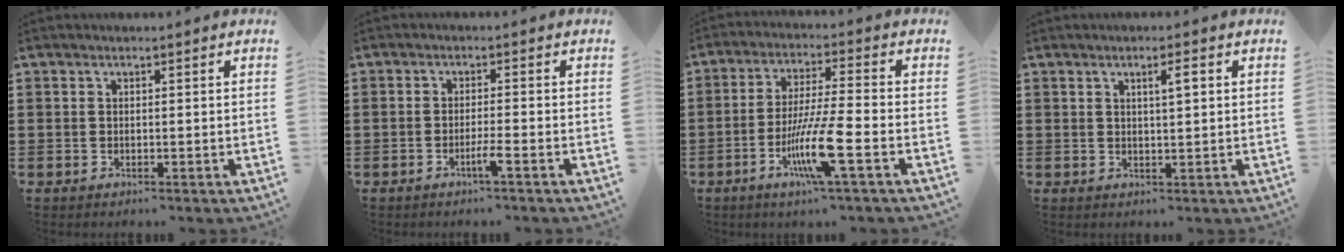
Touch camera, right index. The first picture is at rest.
{"total": 2.6, "force": [-1.5, -0.1, 2.1], "torque": [-0.035, -0.002, -0.029]}
{"total": 10.1, "force": [-4.2, 0.6, 9.2], "torque": [-0.183, -0.015, -0.082]}
{"total": 2.3, "force": [0.8, 0.4, 2.1], "torque": [-0.033, 0.001, 0.009]}